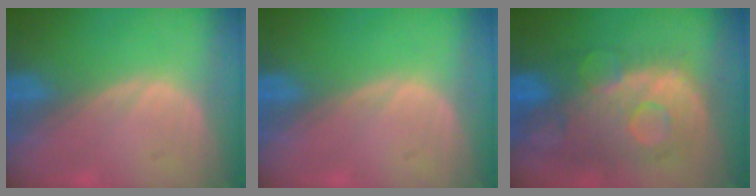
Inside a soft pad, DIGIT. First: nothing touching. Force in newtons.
{"total": 0.0}
{"total": 11.2, "press": 9.7, "slide": 5.5}